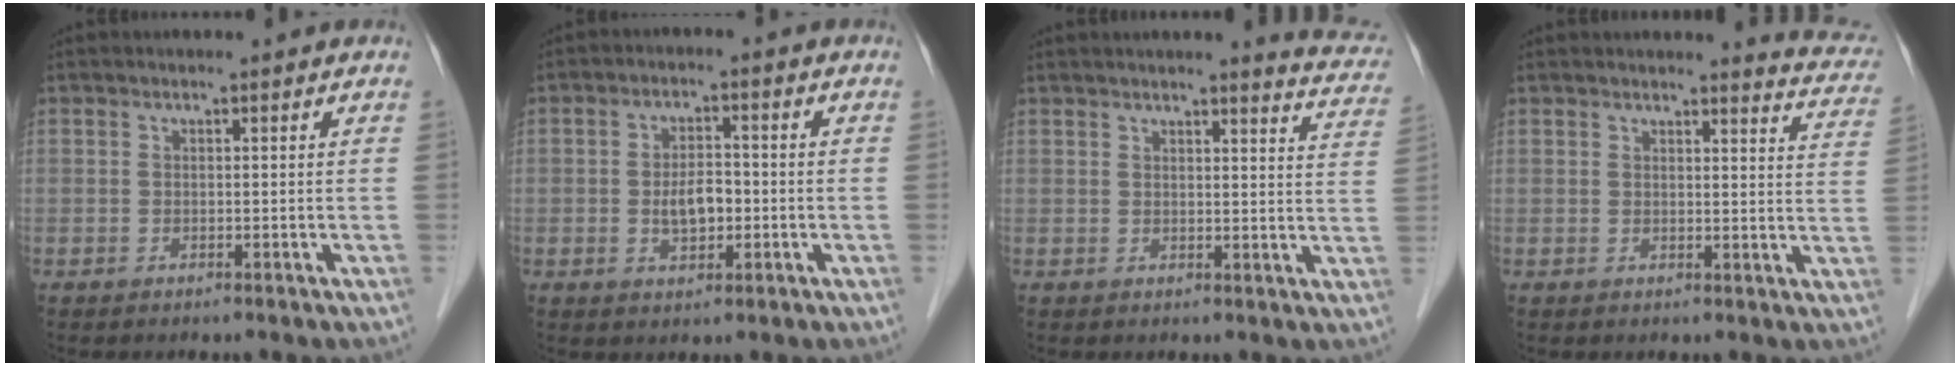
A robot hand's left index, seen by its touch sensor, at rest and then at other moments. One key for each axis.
{"total": 4.6, "fx": -1.0, "fy": 2.4, "fz": 3.8, "tx": -0.069, "ty": 0.003, "tz": -0.014}
{"total": 8.7, "fx": 8.3, "fy": 0.5, "fz": 2.5, "tx": -0.011, "ty": -0.031, "tz": 0.069}
{"total": 7.7, "fx": 7.6, "fy": 0.7, "fz": 1.0, "tx": 0.008, "ty": -0.041, "tz": 0.056}